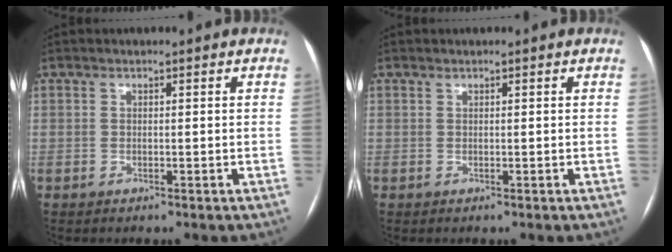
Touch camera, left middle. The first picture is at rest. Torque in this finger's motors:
{"motor_torque": [0.24, -0.29, 0.12, 0.02]}